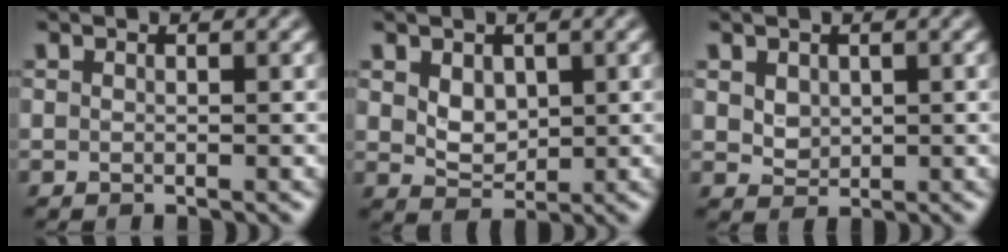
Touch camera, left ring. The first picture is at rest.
{"total": 2.4, "force": [0.8, 1.8, 1.5], "torque": [-0.030, -0.005, 0.019]}
{"total": 1.6, "force": [0.6, 1.3, 0.8], "torque": [-0.019, -0.005, 0.019]}